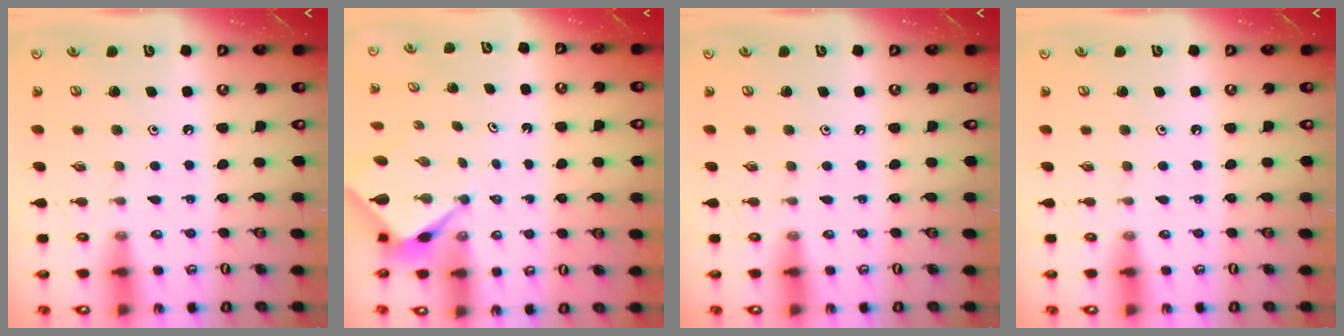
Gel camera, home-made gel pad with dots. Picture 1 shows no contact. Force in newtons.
{"total": 2.7, "press": 2.7, "slide": 0.2}
{"total": 0.0}
{"total": 0.0}